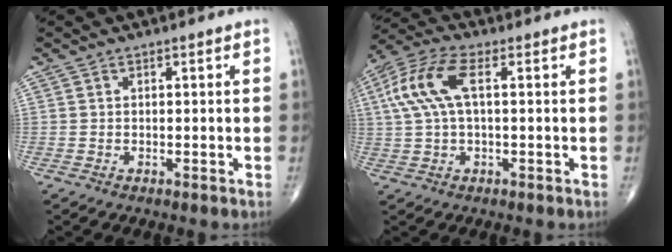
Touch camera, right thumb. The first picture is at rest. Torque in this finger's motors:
{"motor_torque": [-0.20, 0.59, 1.15, 0.06, 0.14]}